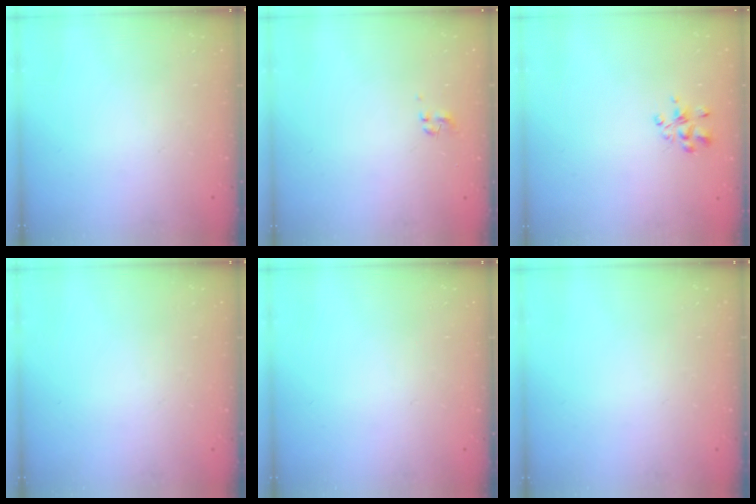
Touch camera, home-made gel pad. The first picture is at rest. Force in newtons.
{"total": 0.0}
{"total": 3.9, "press": 3.7, "slide": 1.2}
{"total": 0.0}
{"total": 0.0}
{"total": 0.0}